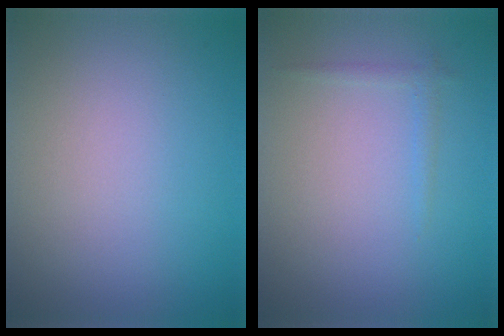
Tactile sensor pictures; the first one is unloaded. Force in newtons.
{"total": 0.9, "press": 0.9, "slide": 0.1}